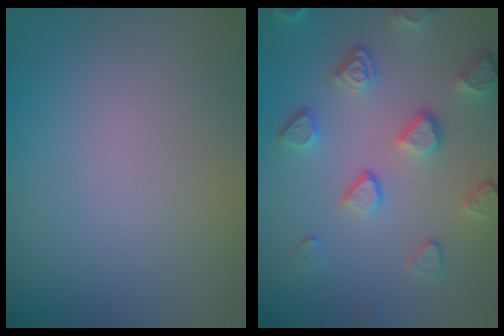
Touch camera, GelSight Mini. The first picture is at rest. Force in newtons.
{"total": 4.1, "press": 3.6, "slide": 2.0}